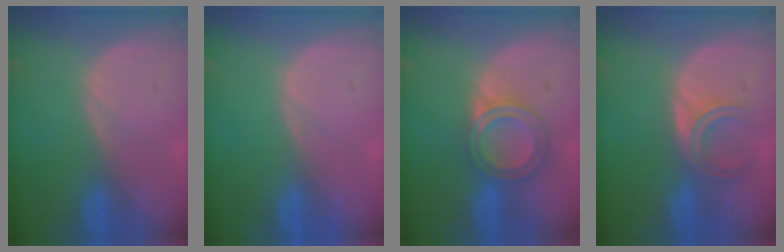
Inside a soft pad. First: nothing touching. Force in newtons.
{"total": 0.0}
{"total": 5.9, "press": 5.4, "slide": 2.3}
{"total": 4.7, "press": 4.0, "slide": 2.4}